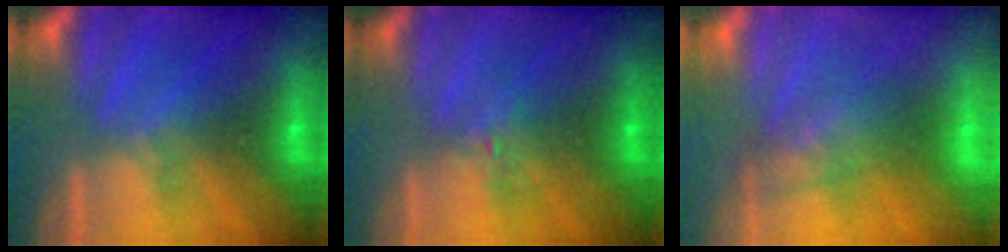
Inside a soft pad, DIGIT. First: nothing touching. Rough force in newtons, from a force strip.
{"total": 2.1}
{"total": 2.7}